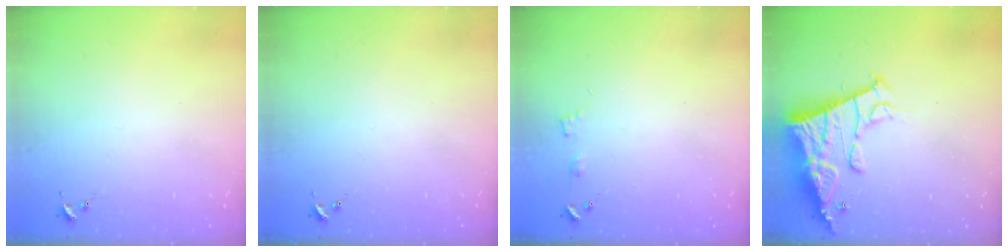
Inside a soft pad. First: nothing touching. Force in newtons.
{"total": 0.0}
{"total": 3.6, "press": 3.6, "slide": 0.5}
{"total": 16.0, "press": 15.9, "slide": 1.8}